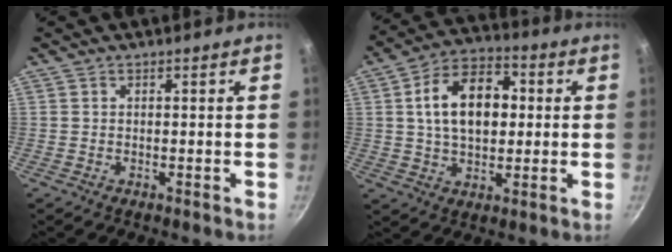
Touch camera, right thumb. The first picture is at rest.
{"total": 14.8, "force": [2.1, 9.5, 11.2], "torque": [-0.153, 0.017, 0.024]}